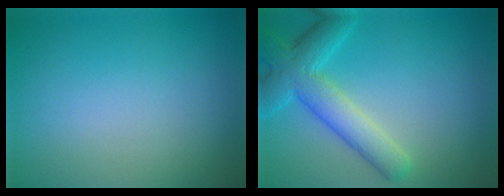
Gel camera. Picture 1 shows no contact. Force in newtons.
{"total": 5.6, "press": 5.6, "slide": 0.2}